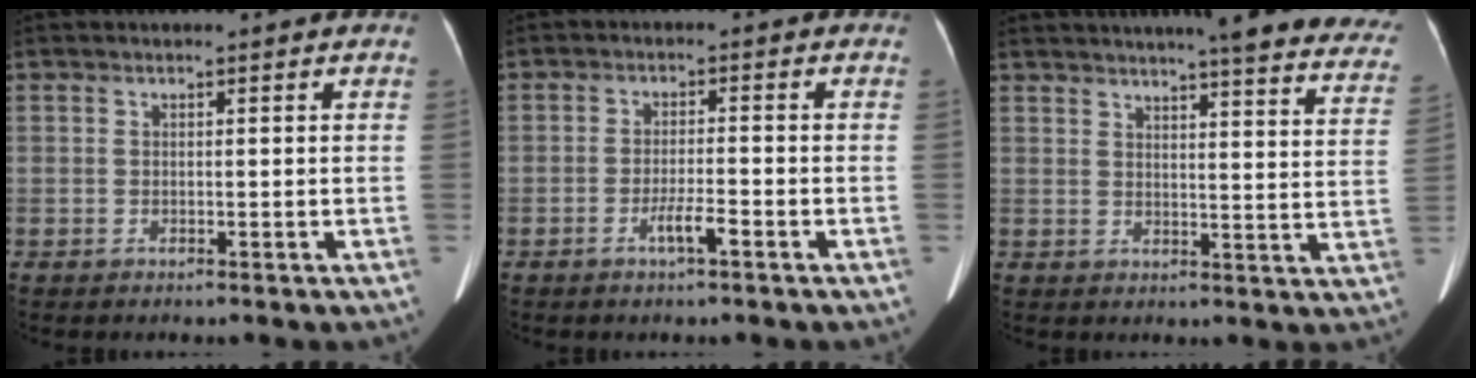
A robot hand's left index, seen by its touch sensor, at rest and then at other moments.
{"total": 3.2, "force": [-1.9, 0.1, 2.6], "torque": [-0.047, -0.002, -0.038]}
{"total": 27.9, "force": [24.7, 2.8, 12.7], "torque": [-0.158, -0.061, 0.275]}